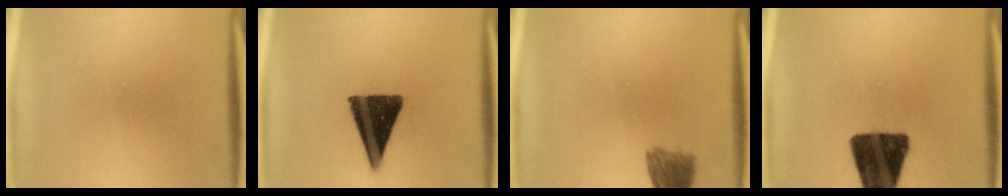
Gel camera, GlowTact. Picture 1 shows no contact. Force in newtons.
{"total": 14.4}
{"total": 5.3}
{"total": 15.1}